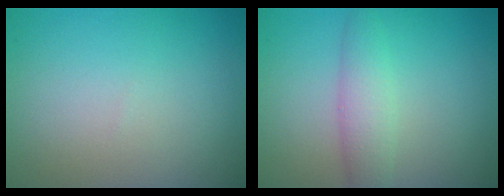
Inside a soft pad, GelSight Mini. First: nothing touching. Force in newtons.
{"total": 2.7, "press": 2.7, "slide": 0.1}